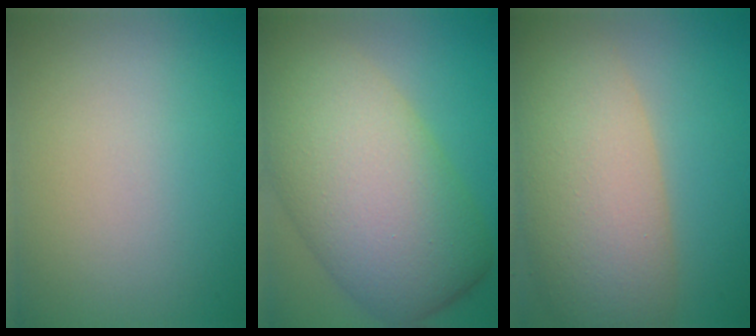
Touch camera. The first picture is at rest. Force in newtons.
{"total": 13.3, "press": 13.3, "slide": 0.9}
{"total": 10.1, "press": 10.1, "slide": 0.9}